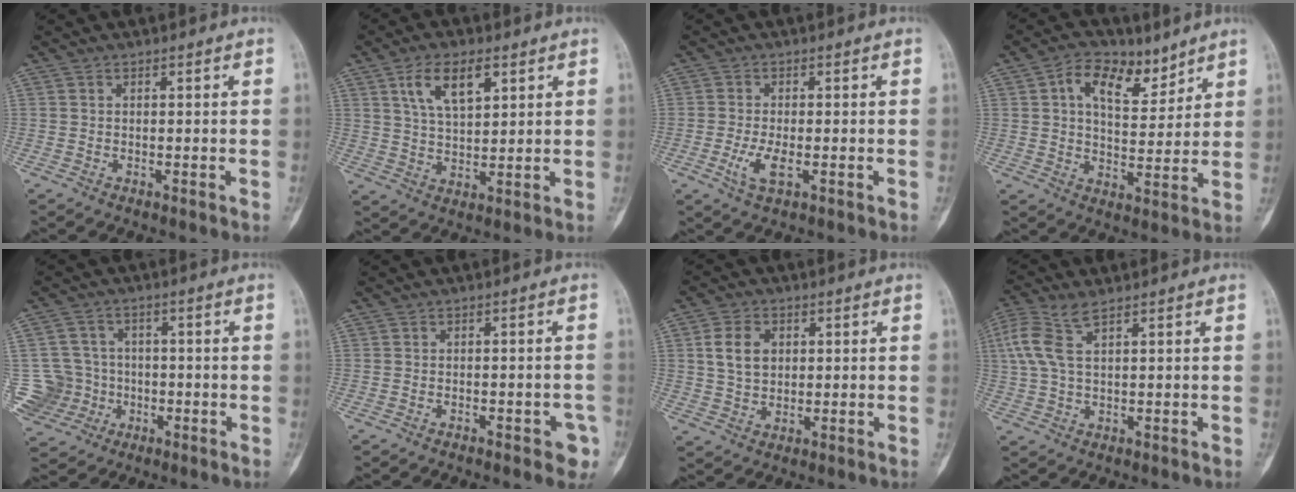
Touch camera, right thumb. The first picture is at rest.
{"total": 9.0, "force": [4.3, 4.2, 6.7], "torque": [-0.111, -0.015, 0.083]}
{"total": 4.4, "force": [-1.2, 1.7, 3.9], "torque": [-0.087, -0.007, -0.022]}
{"total": 10.8, "force": [5.8, 6.2, 6.7], "torque": [-0.085, -0.021, 0.097]}
{"total": 9.7, "force": [-2.2, 9.2, 2.1], "torque": [-0.027, 0.024, -0.030]}
{"total": 3.8, "force": [-2.1, 1.6, 2.8], "torque": [-0.024, 0.021, -0.022]}
{"total": 6.6, "force": [1.5, 4.8, 4.3], "torque": [-0.062, -0.003, 0.027]}
{"total": 7.0, "force": [3.1, 2.6, 5.8], "torque": [-0.168, 0.014, 0.068]}